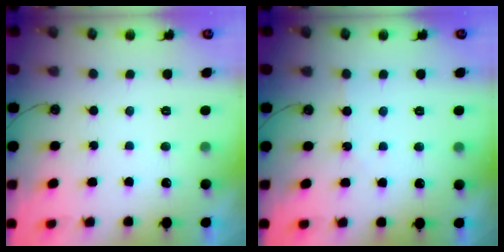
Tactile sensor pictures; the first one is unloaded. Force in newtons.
{"total": 2.4, "press": 2.4, "slide": 0.4}